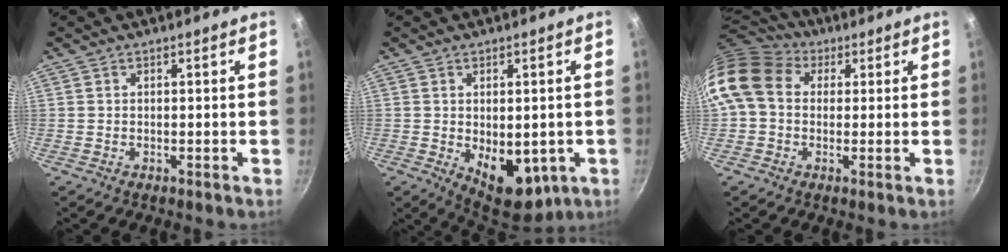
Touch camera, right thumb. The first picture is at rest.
{"total": 11.3, "force": [-2.2, 6.6, 8.9], "torque": [-0.091, -0.012, -0.012]}
{"total": 13.6, "force": [3.8, 10.6, 7.7], "torque": [-0.143, 0.020, 0.050]}